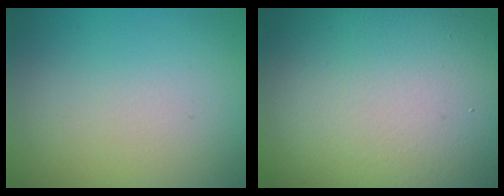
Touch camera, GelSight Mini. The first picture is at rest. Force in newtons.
{"total": 18.3, "press": 18.3, "slide": 0.7}